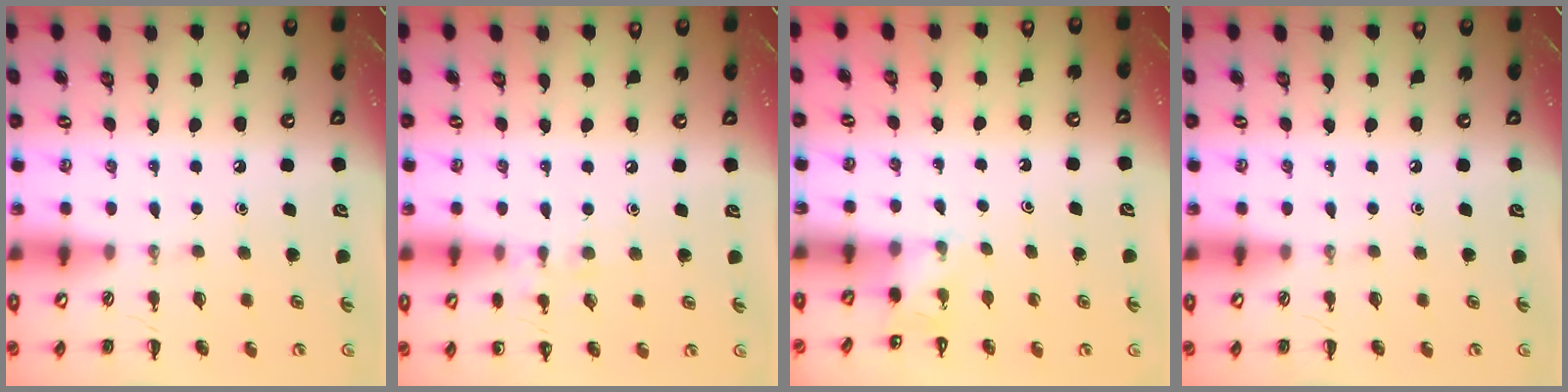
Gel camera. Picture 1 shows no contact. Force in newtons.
{"total": 6.7, "press": 6.3, "slide": 2.1}
{"total": 2.2, "press": 2.1, "slide": 0.7}
{"total": 0.0}